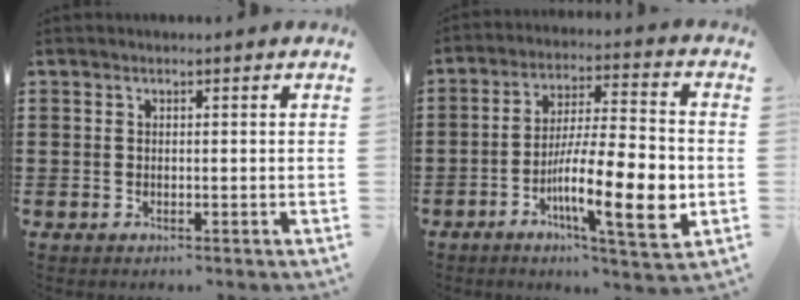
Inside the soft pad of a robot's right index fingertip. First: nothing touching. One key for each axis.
{"total": 14.6, "fx": -4.1, "fy": 3.1, "fz": 13.6, "tx": -0.242, "ty": -0.009, "tz": -0.074}